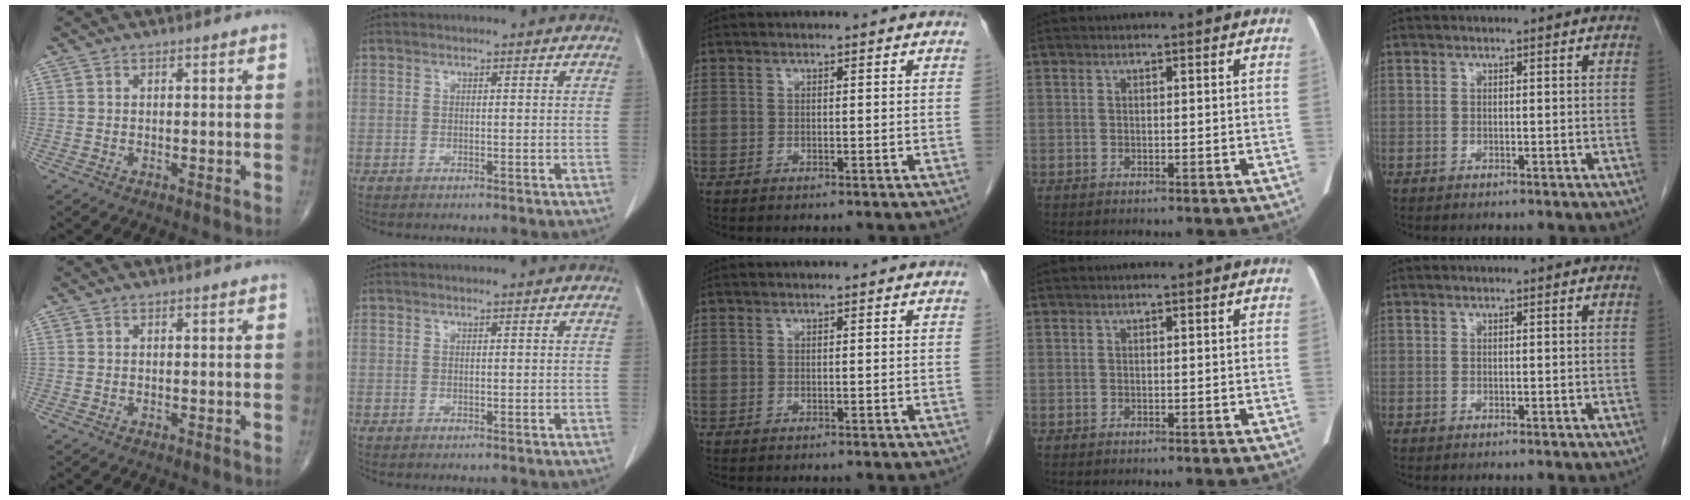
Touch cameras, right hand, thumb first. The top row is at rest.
{}